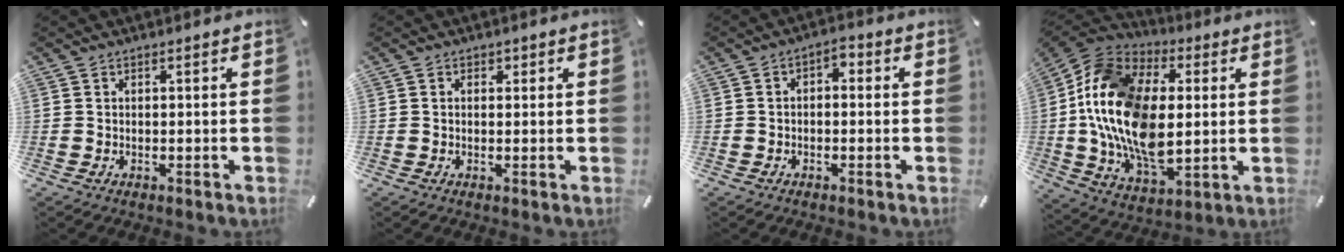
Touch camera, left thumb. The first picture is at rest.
{"total": 0.8, "force": [0.3, 0.7, 0.2], "torque": [0.002, 0.003, 0.002]}
{"total": 2.5, "force": [-1.6, 1.4, 1.3], "torque": [-0.023, 0.017, -0.033]}
{"total": 22.0, "force": [0.5, 14.6, 16.4], "torque": [-0.376, -0.005, 0.004]}